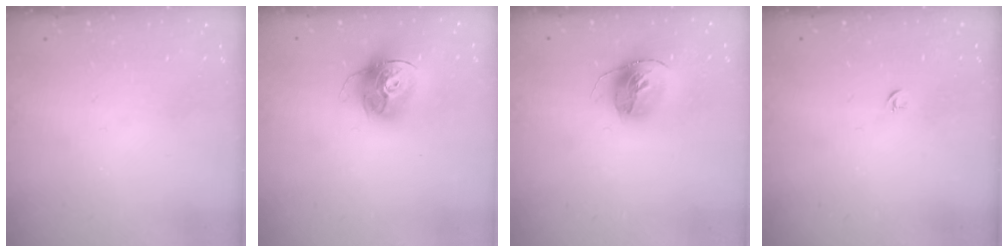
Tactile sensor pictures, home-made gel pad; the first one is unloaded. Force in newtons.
{"total": 14.9, "press": 14.9, "slide": 1.6}
{"total": 14.3, "press": 14.3, "slide": 1.5}
{"total": 2.7, "press": 2.6, "slide": 0.6}